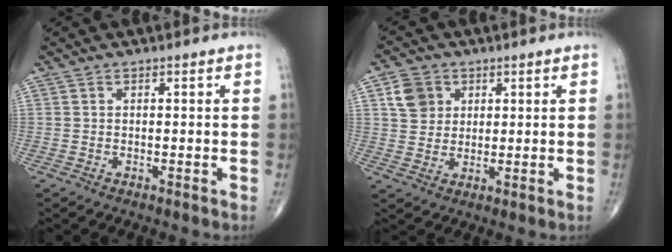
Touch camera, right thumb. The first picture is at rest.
{"total": 6.2, "force": [2.3, 5.2, 2.4], "torque": [-0.023, -0.003, 0.042]}